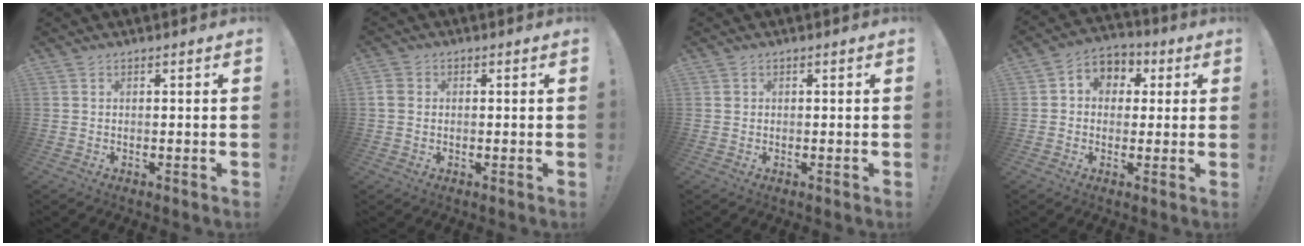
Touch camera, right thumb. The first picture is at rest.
{"total": 3.1, "force": [0.0, 2.8, 1.4], "torque": [-0.022, 0.009, 0.003]}
{"total": 0.8, "force": [0.3, 0.8, -0.1], "torque": [0.001, 0.002, 0.006]}
{"total": 6.6, "force": [0.4, 6.1, 2.6], "torque": [-0.037, 0.006, 0.014]}